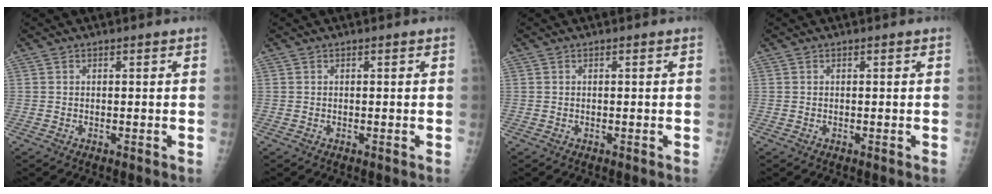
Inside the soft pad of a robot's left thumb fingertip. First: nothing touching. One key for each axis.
{"total": 0.0}
{"total": 0.0}
{"total": 0.0}